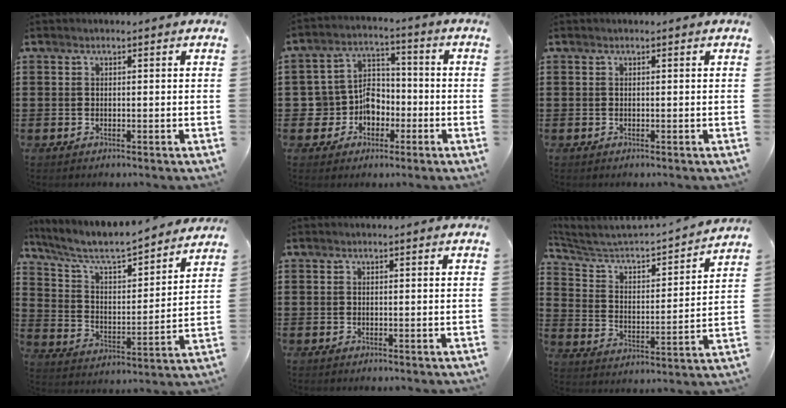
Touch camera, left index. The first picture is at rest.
{"total": 6.9, "force": [-2.0, 6.3, 2.1], "torque": [-0.071, 0.005, -0.039]}
{"total": 0.0}
{"total": 6.4, "force": [5.7, 1.0, 2.7], "torque": [-0.078, -0.046, 0.091]}
{"total": 0.0}
{"total": 4.0, "force": [3.7, 0.8, 1.3], "torque": [-0.051, -0.035, 0.050]}